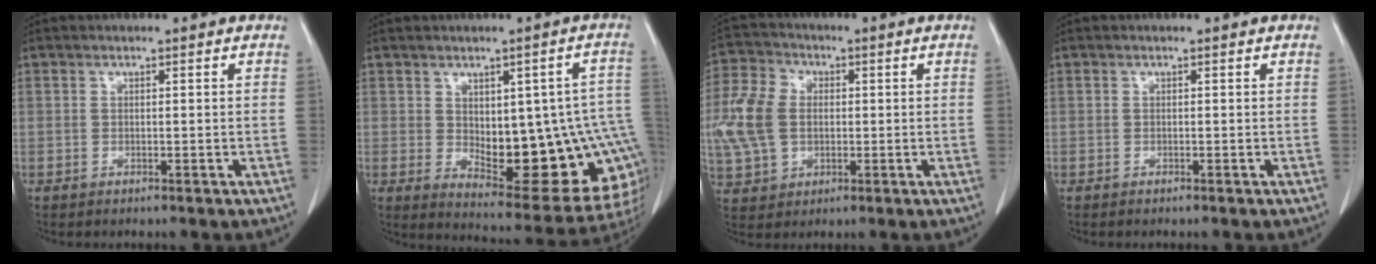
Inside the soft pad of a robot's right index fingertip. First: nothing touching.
{"total": 20.1, "force": [-1.9, 8.1, 18.3], "torque": [-0.171, 0.016, 0.004]}
{"total": 13.5, "force": [0.4, 10.2, 8.9], "torque": [-0.232, 0.020, 0.016]}
{"total": 0.0}